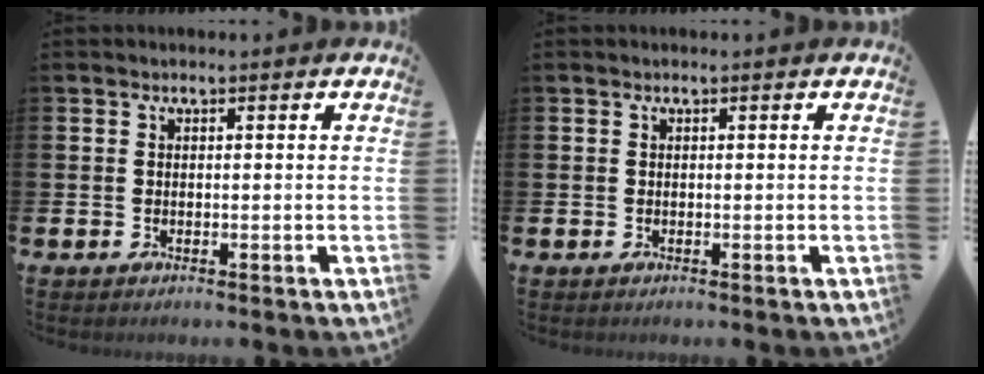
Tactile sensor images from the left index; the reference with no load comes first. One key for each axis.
{"total": 0.0}